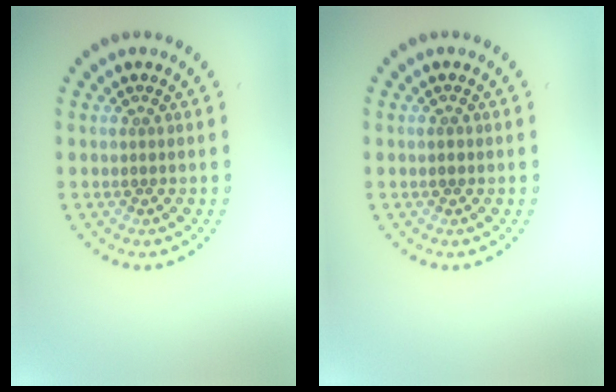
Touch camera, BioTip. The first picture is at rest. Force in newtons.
{"total": 0.8, "press": 0.8, "slide": 0.1}